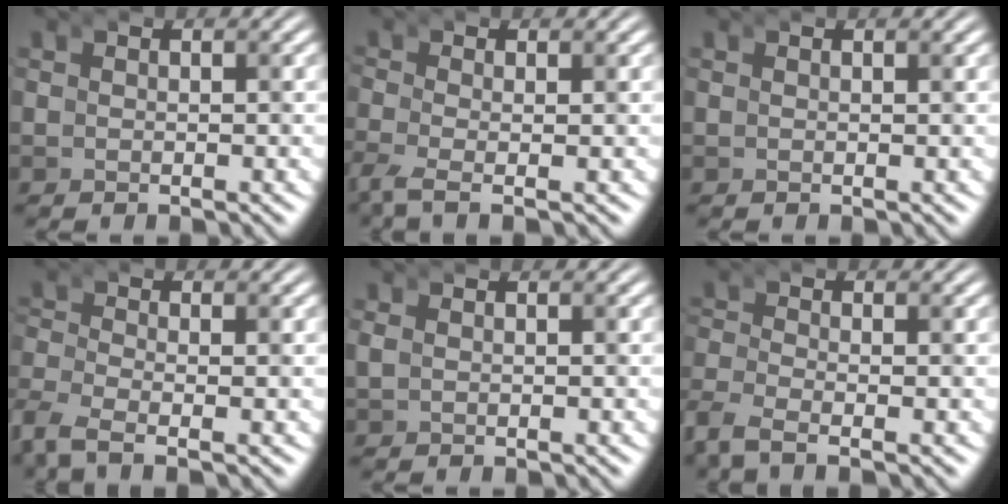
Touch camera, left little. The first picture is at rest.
{"total": 1.7, "force": [-1.3, 0.2, 1.2], "torque": [-0.039, -0.021, -0.024]}
{"total": 0.0}
{"total": 2.8, "force": [-2.4, 0.8, 1.3], "torque": [-0.045, -0.021, -0.041]}
{"total": 0.0}
{"total": 2.7, "force": [-2.5, 0.6, 0.9], "torque": [-0.036, -0.018, -0.044]}